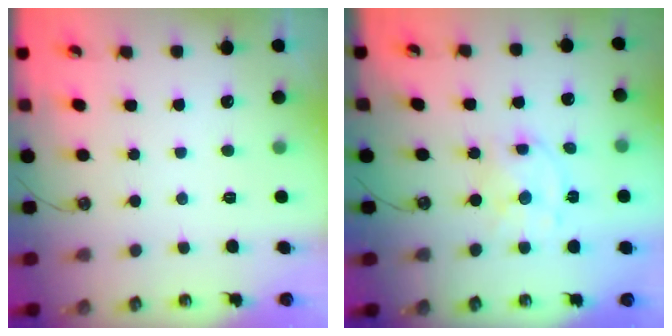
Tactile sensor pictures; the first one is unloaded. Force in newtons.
{"total": 8.0, "press": 8.0, "slide": 0.5}